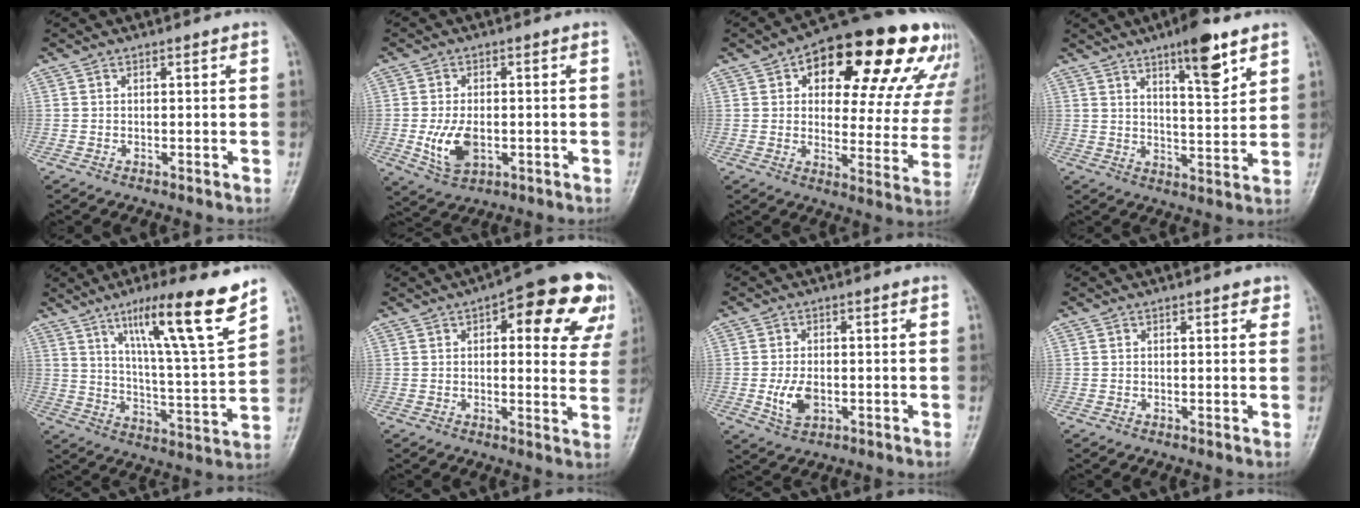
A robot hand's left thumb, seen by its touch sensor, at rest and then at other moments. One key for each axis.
{"total": 7.5, "fx": -1.4, "fy": 4.5, "fz": 5.9, "tx": -0.107, "ty": -0.003, "tz": -0.018}
{"total": 26.5, "fx": 13.1, "fy": 12.1, "fz": 19.5, "tx": -0.215, "ty": 0.008, "tz": 0.180}
{"total": 10.4, "fx": 6.3, "fy": 2.7, "fz": 7.8, "tx": -0.104, "ty": -0.038, "tz": 0.098}
{"total": 17.4, "fx": 11.0, "fy": 1.4, "fz": 13.4, "tx": -0.200, "ty": -0.059, "tz": 0.179}
{"total": 17.9, "fx": 7.7, "fy": 7.2, "fz": 14.4, "tx": -0.137, "ty": -0.006, "tz": 0.085}
{"total": 5.2, "fx": -1.1, "fy": 3.2, "fz": 4.0, "tx": -0.076, "ty": 0.000, "tz": -0.016}
{"total": 1.7, "fx": 0.9, "fy": 0.9, "fz": 1.2, "tx": -0.008, "ty": -0.001, "tz": 0.009}